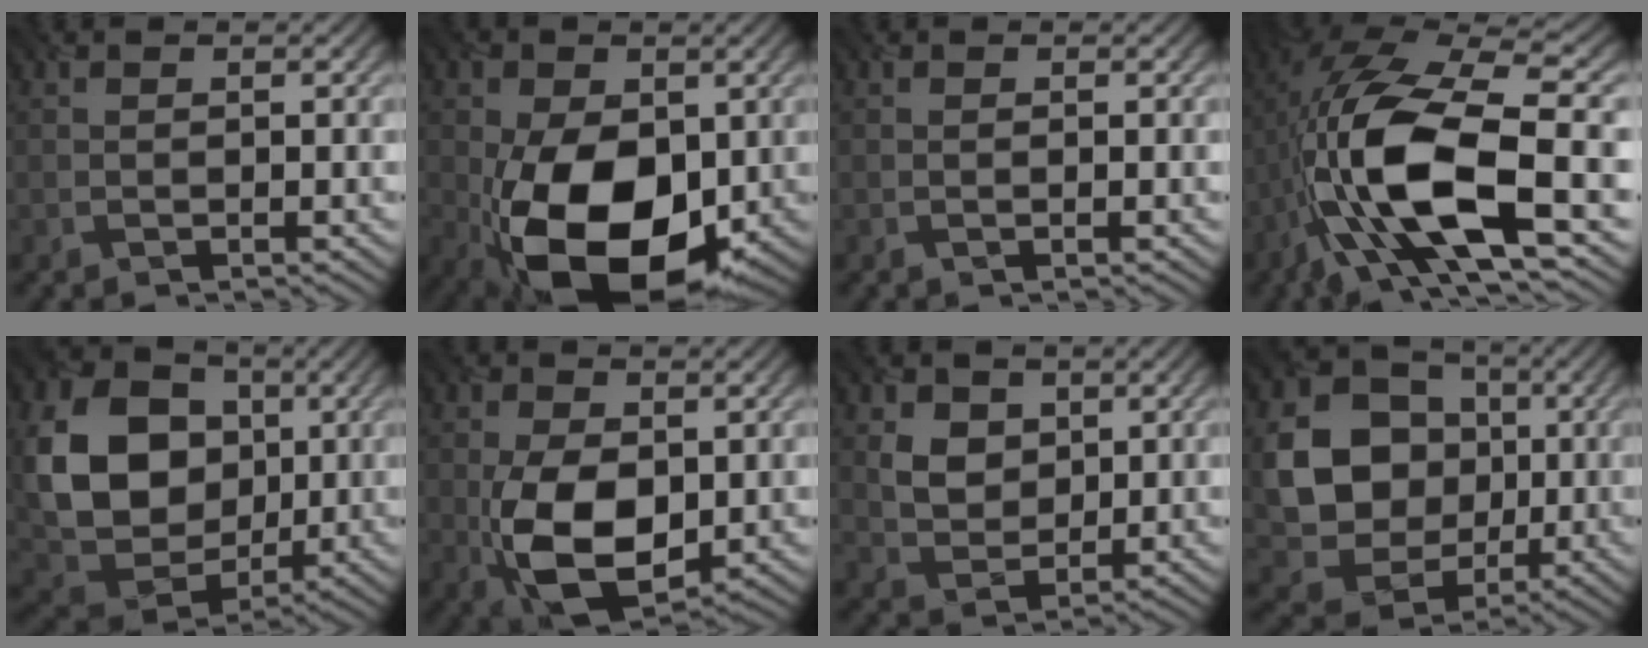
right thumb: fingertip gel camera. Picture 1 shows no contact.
{"total": 14.4, "force": [-3.0, 8.9, 10.9], "torque": [-0.198, -0.034, -0.047]}
{"total": 0.0}
{"total": 15.1, "force": [-3.1, 5.8, 13.6], "torque": [-0.275, 0.008, -0.056]}
{"total": 14.2, "force": [2.3, 11.3, 8.3], "torque": [-0.189, 0.003, 0.040]}
{"total": 10.1, "force": [-1.3, 6.1, 7.9], "torque": [-0.166, -0.014, -0.018]}
{"total": 4.3, "force": [1.8, 3.5, 1.6], "torque": [-0.049, -0.005, 0.035]}
{"total": 12.1, "force": [0.8, 10.5, 6.0], "torque": [-0.138, 0.000, 0.007]}